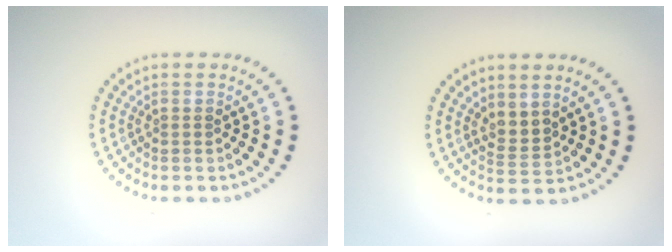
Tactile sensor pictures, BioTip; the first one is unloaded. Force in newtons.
{"total": 1.8, "press": 1.3, "slide": 1.3}